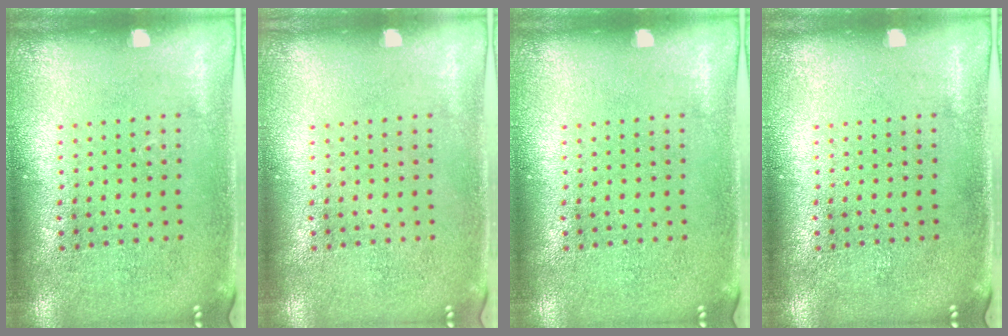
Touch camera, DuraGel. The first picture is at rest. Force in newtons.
{"total": 0.0}
{"total": 0.0}
{"total": 0.0}